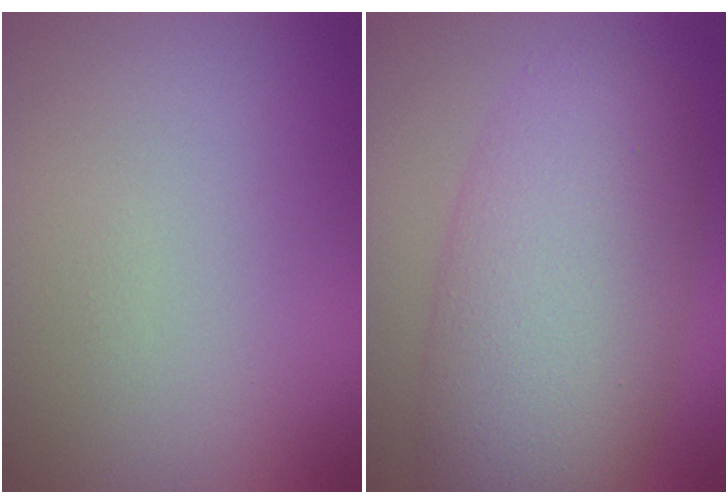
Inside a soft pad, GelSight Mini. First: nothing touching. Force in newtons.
{"total": 10.0, "press": 10.0, "slide": 0.4}